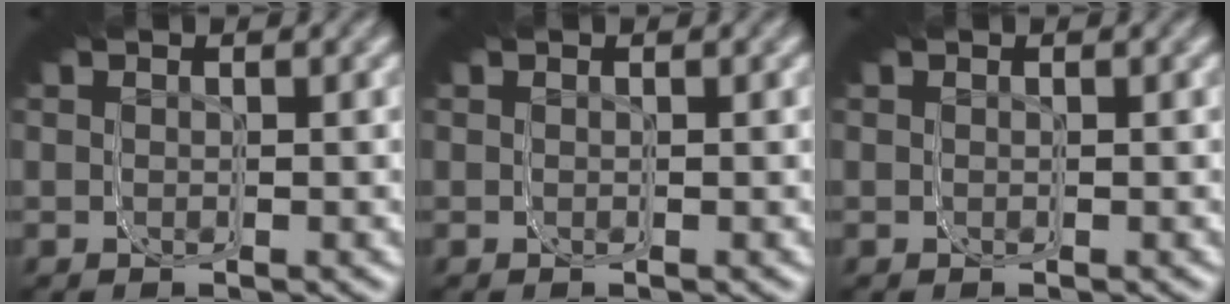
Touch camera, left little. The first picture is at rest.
{"total": 0.0}
{"total": 0.0}